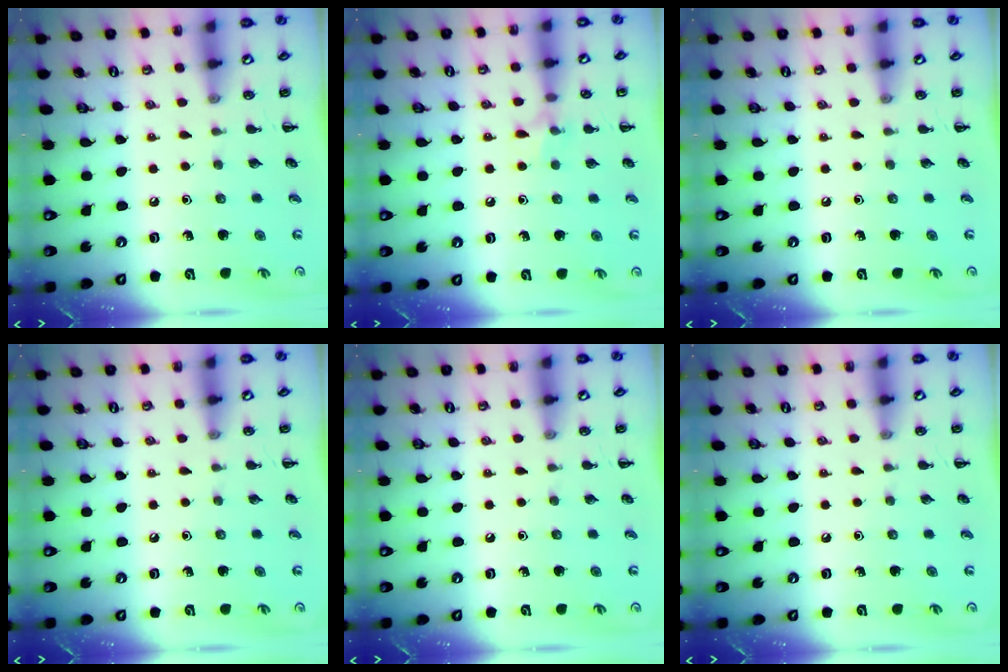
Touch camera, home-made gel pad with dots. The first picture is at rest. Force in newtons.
{"total": 6.6, "press": 6.5, "slide": 1.5}
{"total": 0.0}
{"total": 0.0}
{"total": 0.0}
{"total": 0.0}